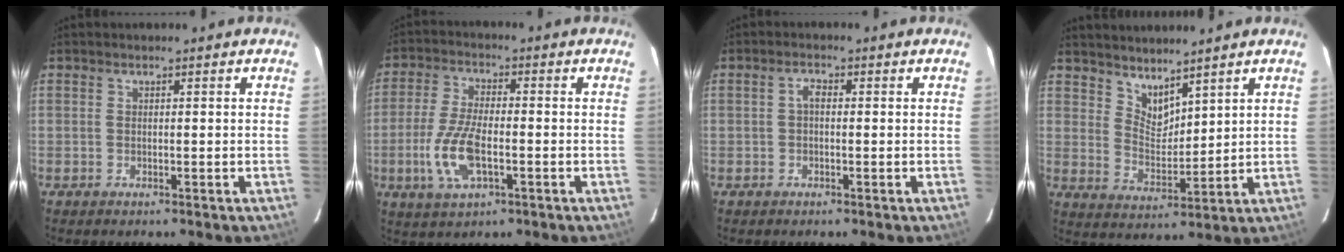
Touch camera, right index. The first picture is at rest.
{"total": 10.0, "force": [-2.9, 4.0, 8.7], "torque": [-0.188, -0.005, -0.055]}
{"total": 1.6, "force": [-0.1, 0.8, 1.3], "torque": [-0.027, 0.009, -0.004]}
{"total": 6.1, "force": [5.2, 2.2, 2.3], "torque": [-0.033, -0.005, 0.101]}